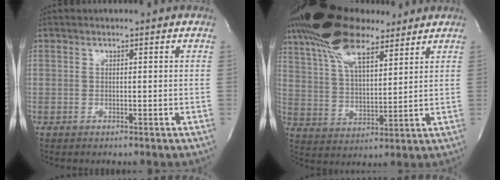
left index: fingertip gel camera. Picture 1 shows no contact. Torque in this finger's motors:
{"motor_torque": [1.00, -0.98, 0.77, 0.21]}